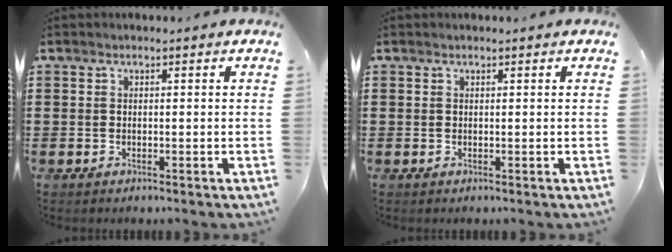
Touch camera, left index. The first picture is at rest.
{"total": 0.0}